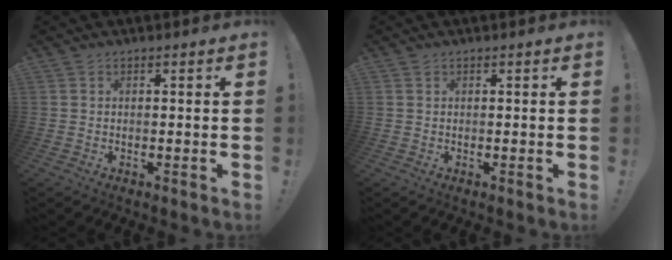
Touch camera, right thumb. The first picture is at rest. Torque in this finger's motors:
{"motor_torque": [-0.16, 0.28, 0.15, -0.07, 0.10]}